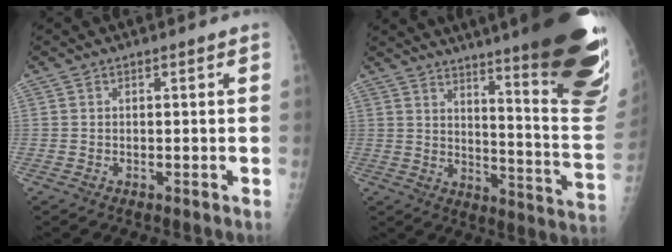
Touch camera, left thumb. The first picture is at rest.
{"total": 30.1, "force": [19.6, 4.2, 22.5], "torque": [-0.215, -0.111, 0.259]}